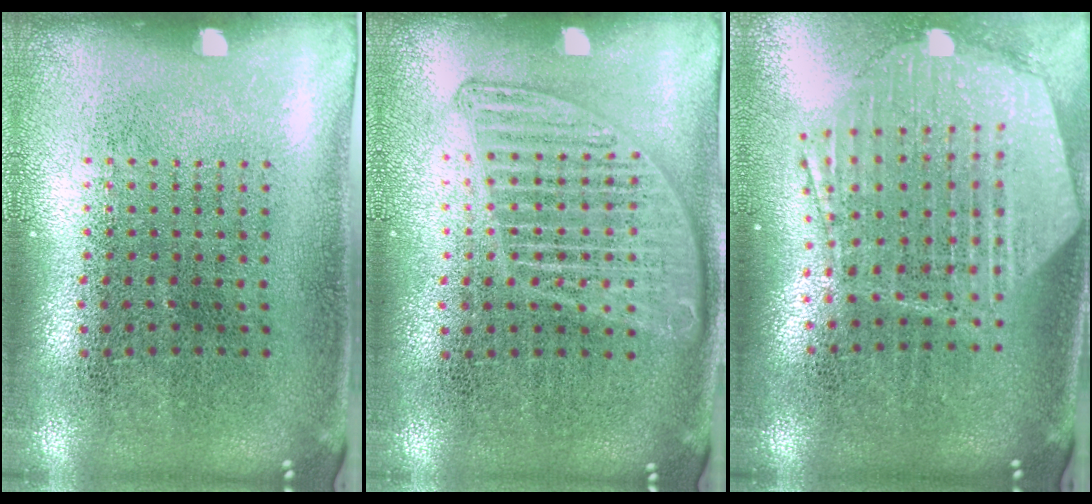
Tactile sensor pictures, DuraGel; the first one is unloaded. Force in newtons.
{"total": 1.3, "press": 1.3, "slide": 0.2}
{"total": 1.9, "press": 1.8, "slide": 0.8}